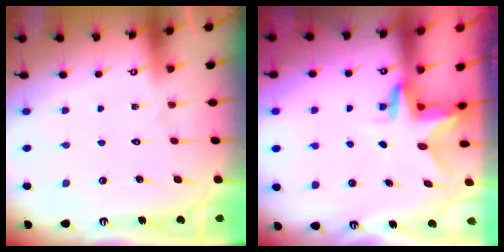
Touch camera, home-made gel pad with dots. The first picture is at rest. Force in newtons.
{"total": 2.9, "press": 2.9, "slide": 0.2}